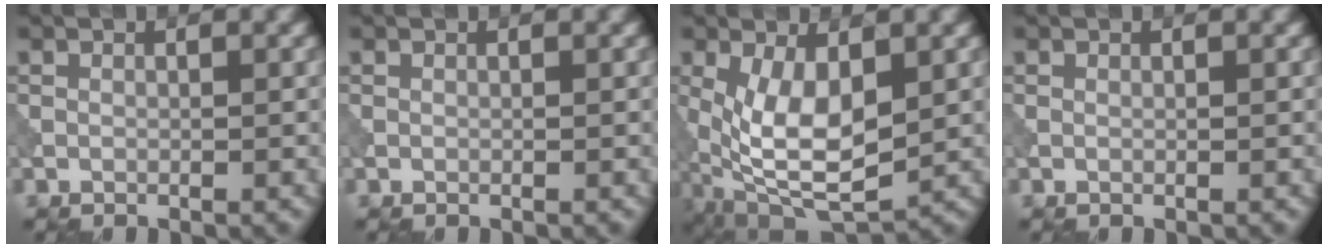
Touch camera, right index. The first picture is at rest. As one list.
[{"total": 0.0}, {"total": 8.4, "force": [0.2, 3.9, 7.5], "torque": [-0.155, -0.009, 0.003]}, {"total": 0.0}]